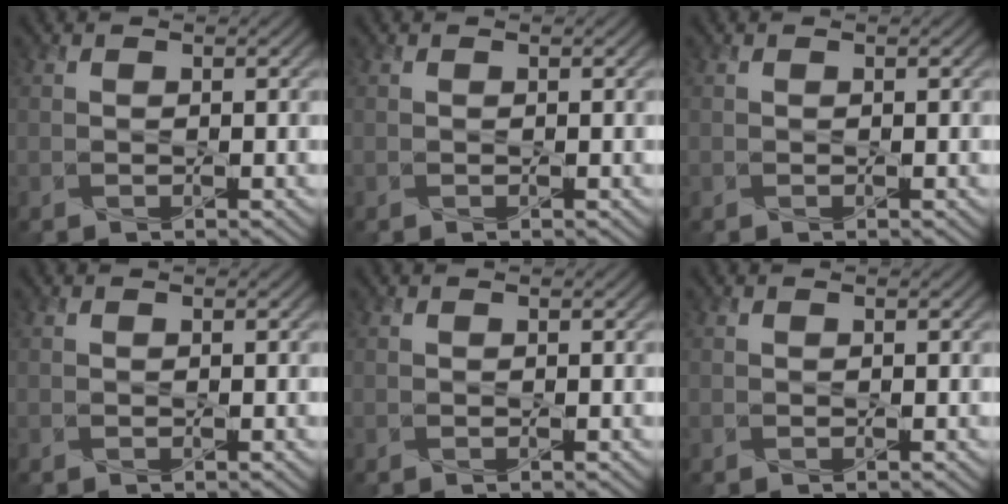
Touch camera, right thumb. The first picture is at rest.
{"total": 0.0}
{"total": 0.0}
{"total": 0.0}
{"total": 0.0}
{"total": 0.0}